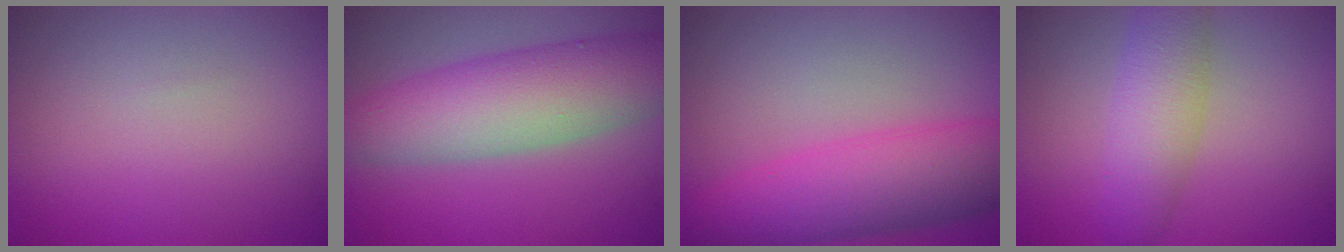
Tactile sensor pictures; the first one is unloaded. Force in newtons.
{"total": 8.4, "press": 8.4, "slide": 0.3}
{"total": 7.5, "press": 7.5, "slide": 0.2}
{"total": 4.6, "press": 4.6, "slide": 0.1}